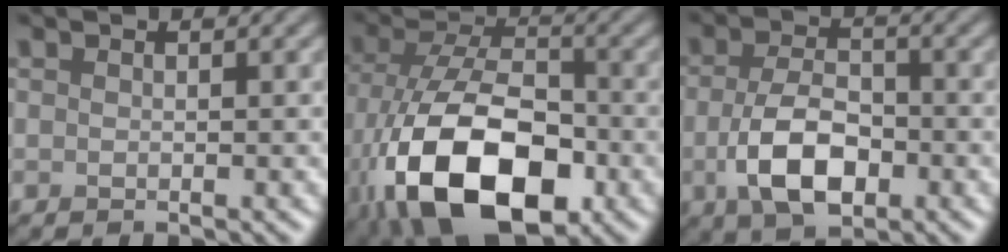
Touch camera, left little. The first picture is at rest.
{"total": 13.8, "force": [-5.9, 7.1, 10.2], "torque": [-0.201, -0.030, -0.107]}
{"total": 6.0, "force": [-1.9, 3.2, 4.7], "torque": [-0.098, -0.007, -0.038]}